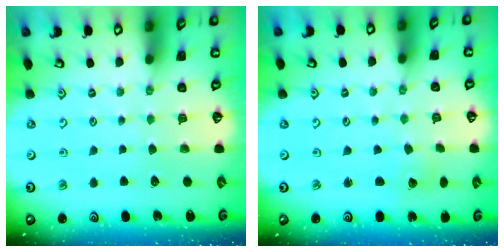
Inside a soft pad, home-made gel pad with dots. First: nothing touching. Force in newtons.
{"total": 2.0, "press": 2.0, "slide": 0.1}